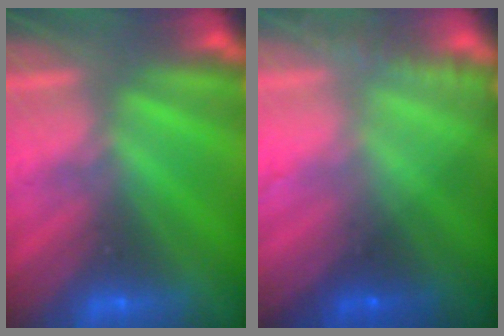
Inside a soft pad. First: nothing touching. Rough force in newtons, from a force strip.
{"total": 5.7}